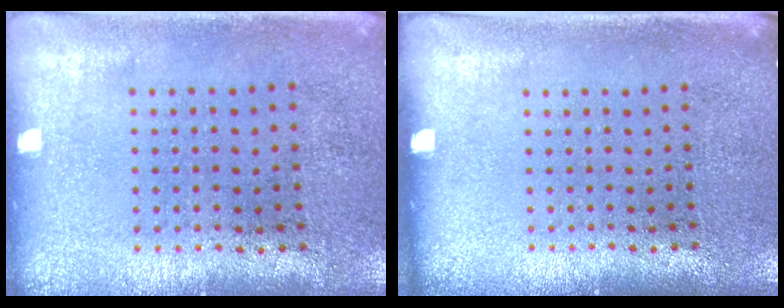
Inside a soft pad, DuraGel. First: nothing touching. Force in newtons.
{"total": 0.0}